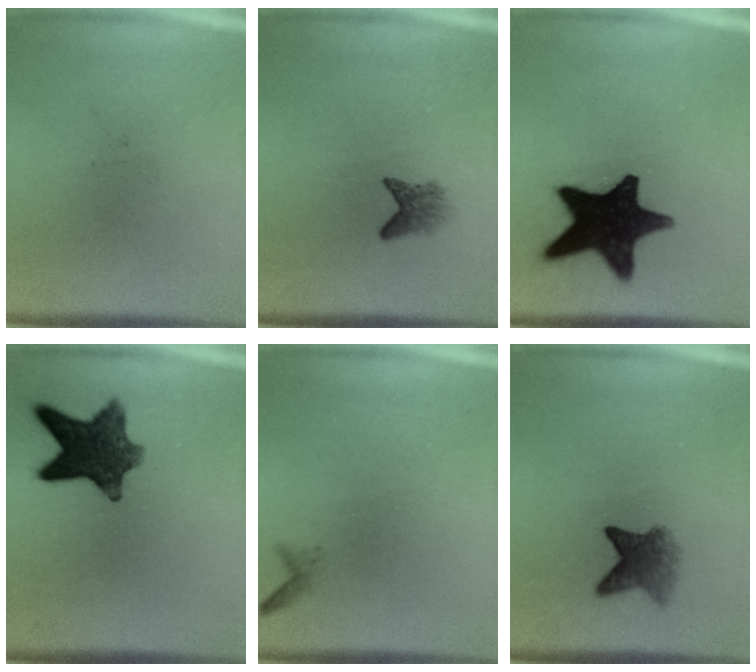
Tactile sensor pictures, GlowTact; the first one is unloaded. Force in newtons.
{"total": 2.3}
{"total": 17.9}
{"total": 10.6}
{"total": 0.6}
{"total": 4.4}